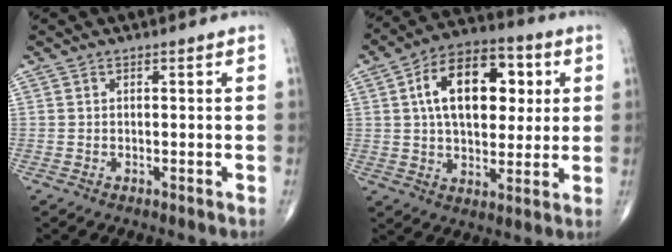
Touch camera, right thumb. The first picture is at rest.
{"total": 18.1, "force": [4.2, 10.6, 14.1], "torque": [-0.189, 0.011, 0.063]}